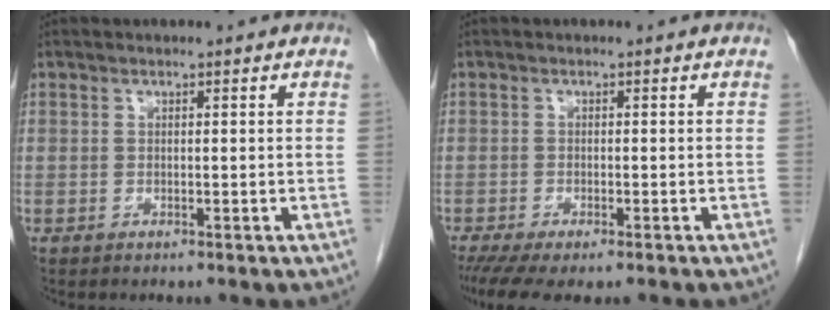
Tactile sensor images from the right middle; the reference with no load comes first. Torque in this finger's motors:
{"motor_torque": [0.42, -0.28, 0.13, 0.07]}